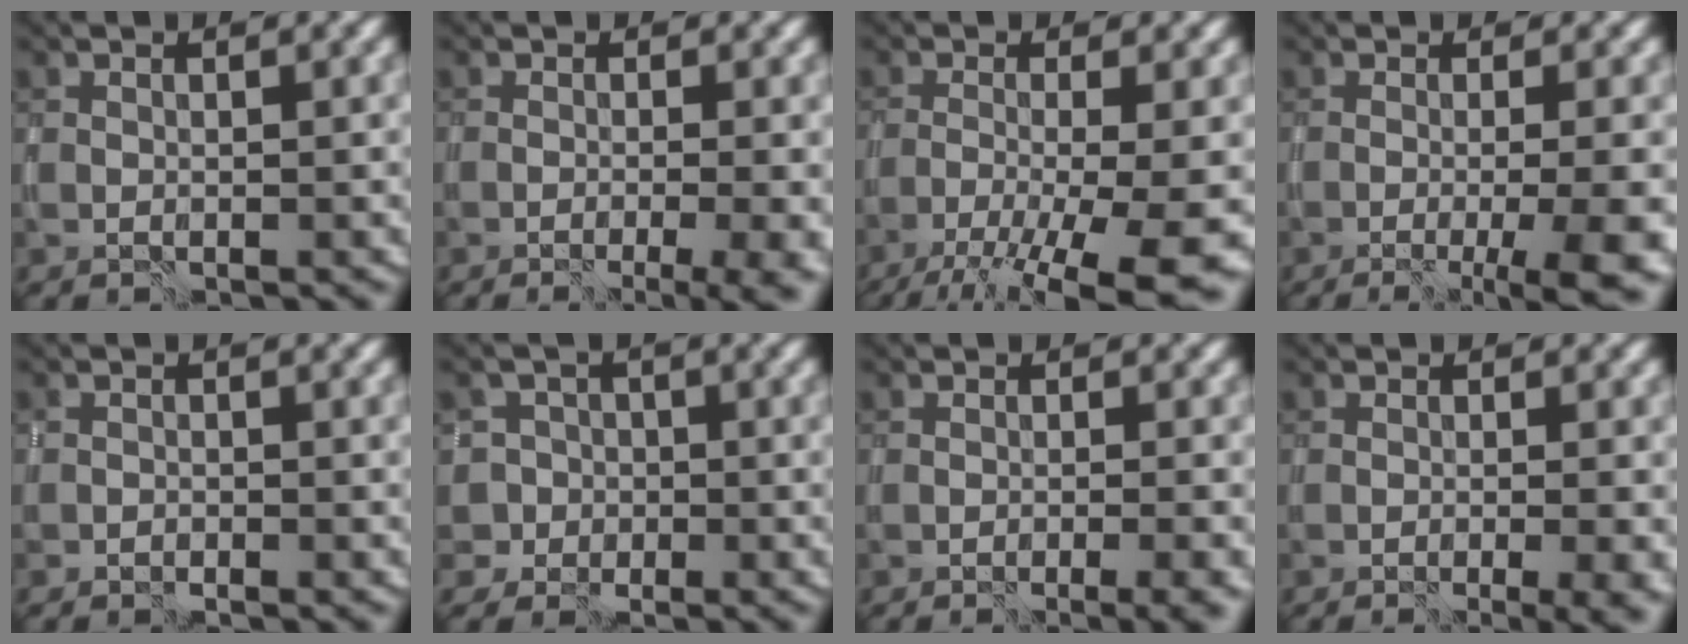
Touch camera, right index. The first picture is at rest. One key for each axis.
{"total": 6.3, "fx": -1.7, "fy": 2.5, "fz": 5.5, "tx": -0.032, "ty": -0.006, "tz": -0.024}
{"total": 10.5, "fx": -5.9, "fy": 2.5, "fz": 8.3, "tx": -0.130, "ty": -0.017, "tz": -0.094}
{"total": 8.1, "fx": -2.4, "fy": 2.3, "fz": 7.3, "tx": -0.058, "ty": -0.012, "tz": -0.027}
{"total": 1.0, "fx": -0.6, "fy": 0.8, "fz": 0.1, "tx": 0.000, "ty": -0.005, "tz": -0.011}
{"total": 3.6, "fx": -0.2, "fy": 3.6, "fz": -0.1, "tx": 0.026, "ty": 0.022, "tz": -0.020}
{"total": 3.1, "fx": -1.2, "fy": 0.8, "fz": 2.7, "tx": -0.024, "ty": -0.011, "tz": -0.014}
{"total": 4.0, "fx": -1.3, "fy": 1.2, "fz": 3.6, "tx": -0.035, "ty": -0.013, "tz": -0.014}